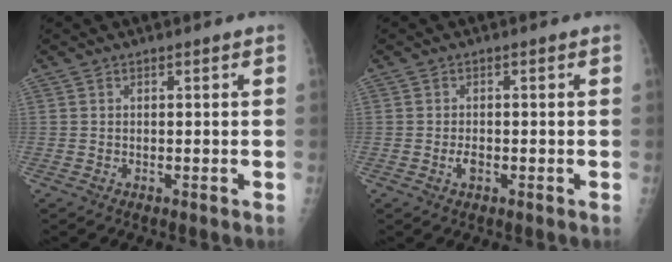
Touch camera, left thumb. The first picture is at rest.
{"total": 1.9, "force": [-0.7, 1.0, 1.4], "torque": [-0.024, 0.002, -0.013]}